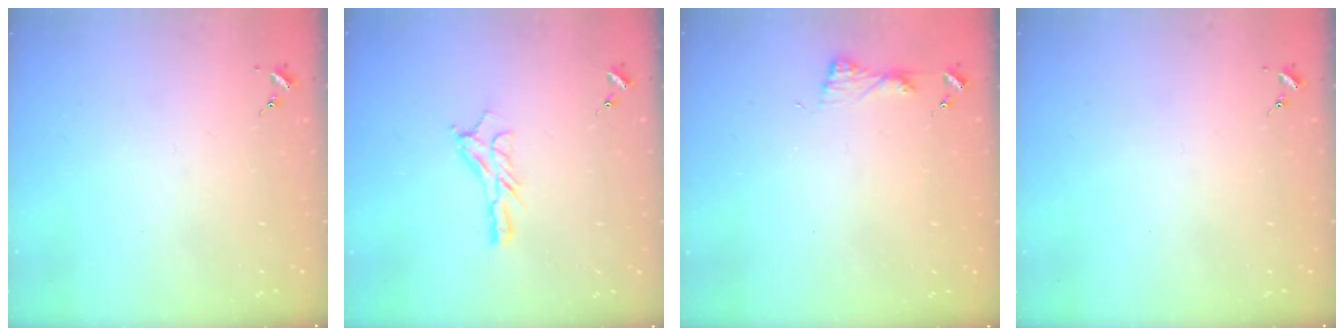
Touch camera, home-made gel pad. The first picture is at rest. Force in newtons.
{"total": 9.5, "press": 9.5, "slide": 0.4}
{"total": 5.0, "press": 4.9, "slide": 0.6}
{"total": 0.0}